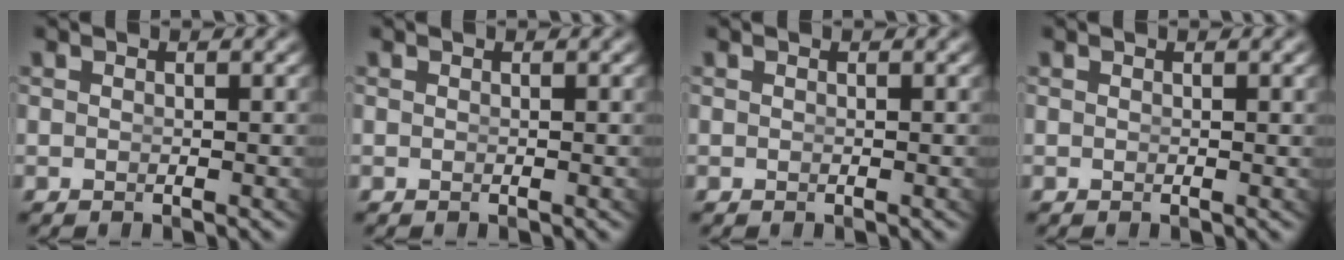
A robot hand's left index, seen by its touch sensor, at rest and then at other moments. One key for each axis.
{"total": 0.0}
{"total": 0.0}
{"total": 0.0}